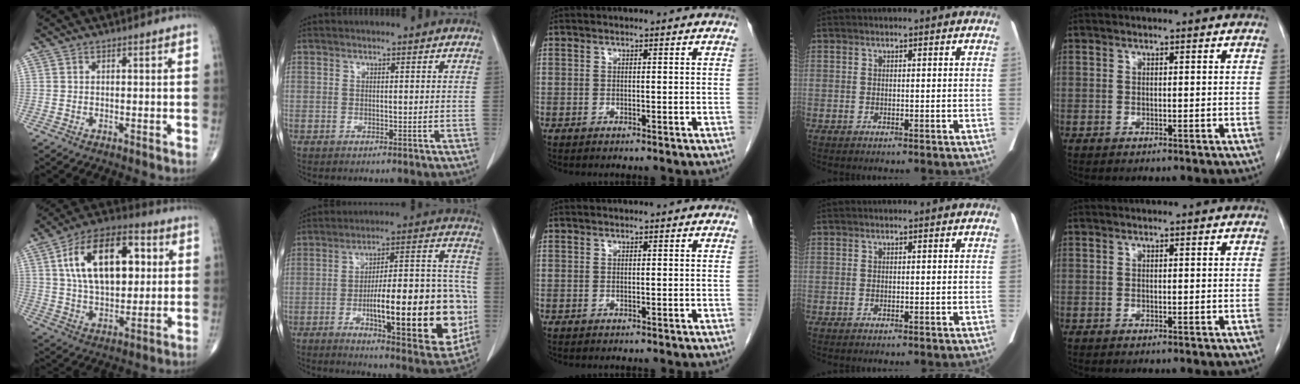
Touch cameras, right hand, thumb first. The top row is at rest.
{"thumb": {"total": 21.4, "force": [5.3, 11.8, 17.0], "torque": [-0.254, 0.005, 0.086]}, "index": {"total": 23.9, "force": [-5.2, 5.8, 22.6], "torque": [-0.271, 0.020, -0.061]}}